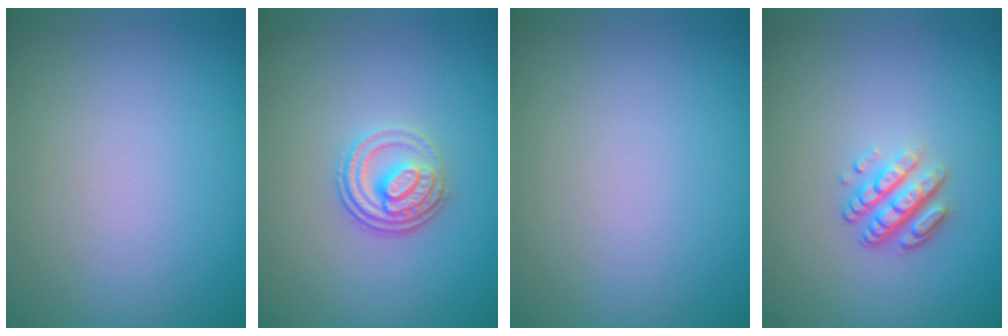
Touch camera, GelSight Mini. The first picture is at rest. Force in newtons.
{"total": 3.3, "press": 2.7, "slide": 2.0}
{"total": 0.0}
{"total": 3.4, "press": 2.5, "slide": 2.4}